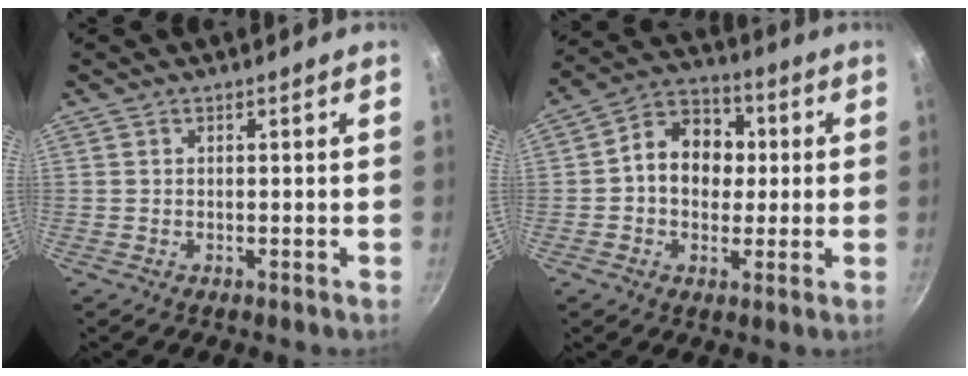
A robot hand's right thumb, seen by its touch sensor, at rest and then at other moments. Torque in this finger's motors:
{"motor_torque": [-0.12, 0.48, 0.63, -0.44, 0.07]}